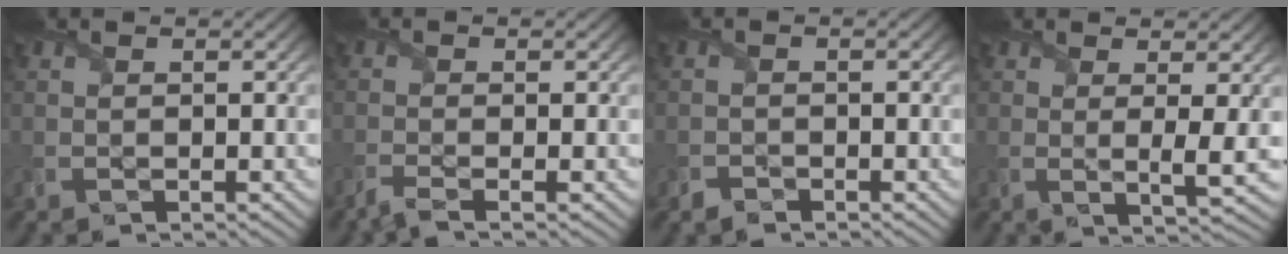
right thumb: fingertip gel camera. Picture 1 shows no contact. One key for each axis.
{"total": 2.1, "fx": -1.5, "fy": 0.3, "fz": 1.4, "tx": -0.025, "ty": -0.001, "tz": -0.042}
{"total": 1.2, "fx": -1.1, "fy": 0.6, "fz": 0.0, "tx": 0.000, "ty": -0.001, "tz": -0.023}
{"total": 4.1, "fx": 0.9, "fy": 0.6, "fz": 4.0, "tx": -0.079, "ty": -0.005, "tz": 0.017}